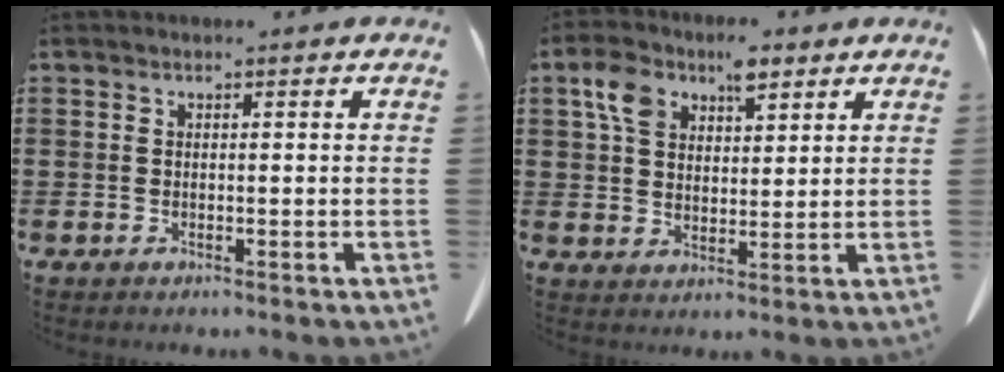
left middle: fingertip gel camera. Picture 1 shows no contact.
{"total": 7.0, "force": [4.2, 4.1, 3.9], "torque": [-0.086, 0.012, 0.076]}